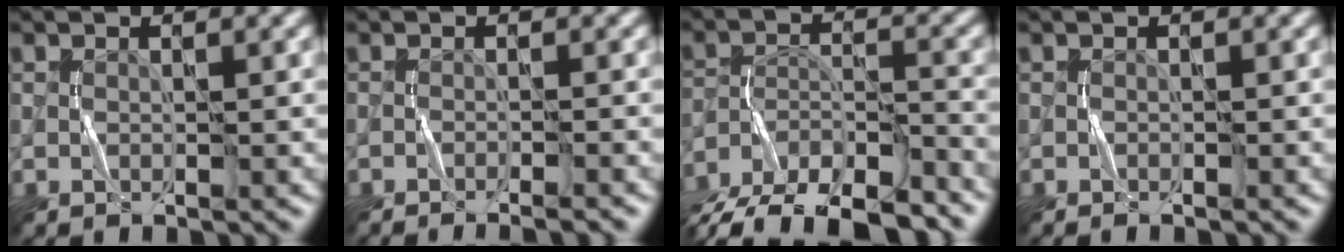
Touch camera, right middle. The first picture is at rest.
{"total": 3.0, "force": [-2.3, 0.5, 1.9], "torque": [-0.021, 0.007, -0.040]}
{"total": 11.5, "force": [-9.8, 3.9, 4.5], "torque": [-0.075, -0.017, -0.150]}
{"total": 0.6, "force": [-0.5, 0.0, 0.2], "torque": [-0.005, 0.000, -0.009]}